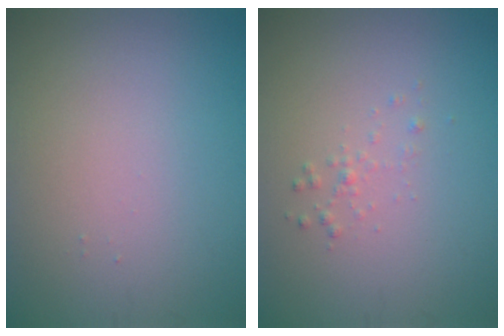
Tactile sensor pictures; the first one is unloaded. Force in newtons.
{"total": 0.7, "press": 0.7, "slide": 0.1}